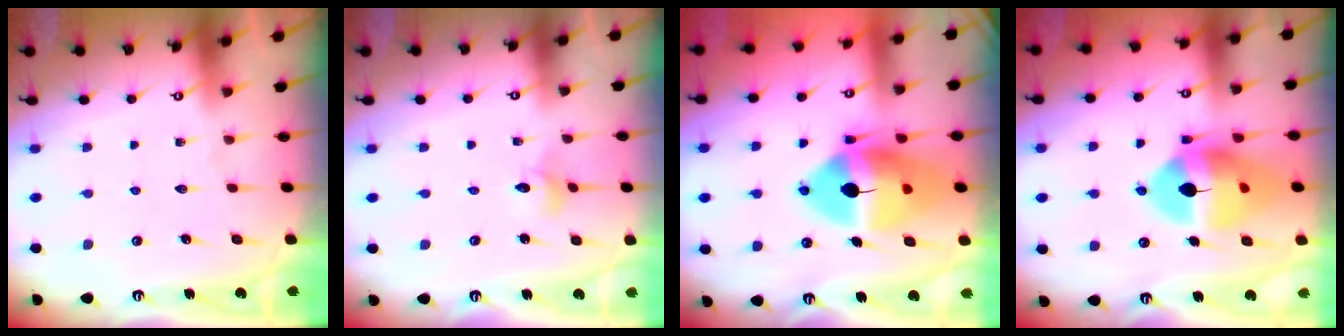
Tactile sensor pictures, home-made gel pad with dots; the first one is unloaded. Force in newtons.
{"total": 3.4, "press": 3.4, "slide": 0.3}
{"total": 19.4, "press": 19.2, "slide": 3.2}
{"total": 17.2, "press": 17.1, "slide": 2.2}